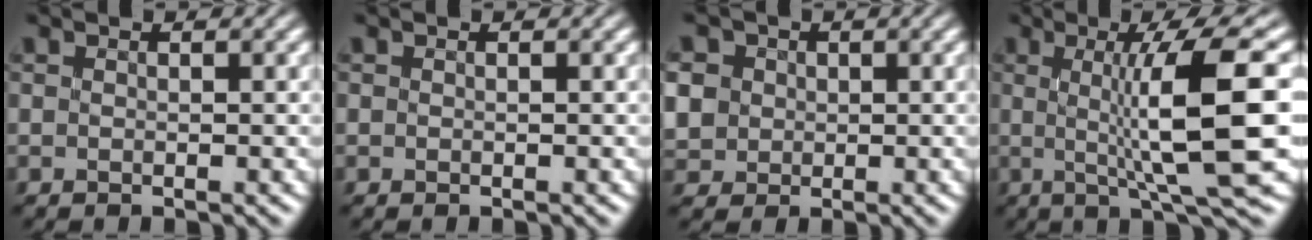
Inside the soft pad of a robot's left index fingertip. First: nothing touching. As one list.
[{"total": 0.0}, {"total": 5.0, "force": [1.1, 4.5, 1.9], "torque": [-0.078, 0.019, 0.019]}, {"total": 9.5, "force": [0.4, 1.5, 9.4], "torque": [-0.130, -0.003, 0.013]}]